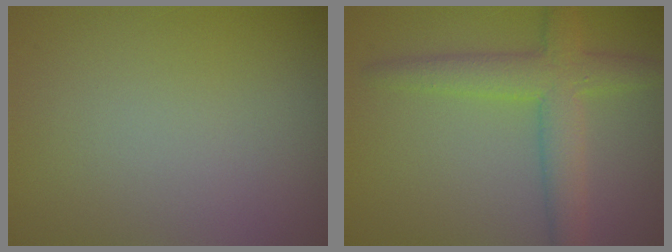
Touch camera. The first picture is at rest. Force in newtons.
{"total": 4.8, "press": 4.8, "slide": 0.1}